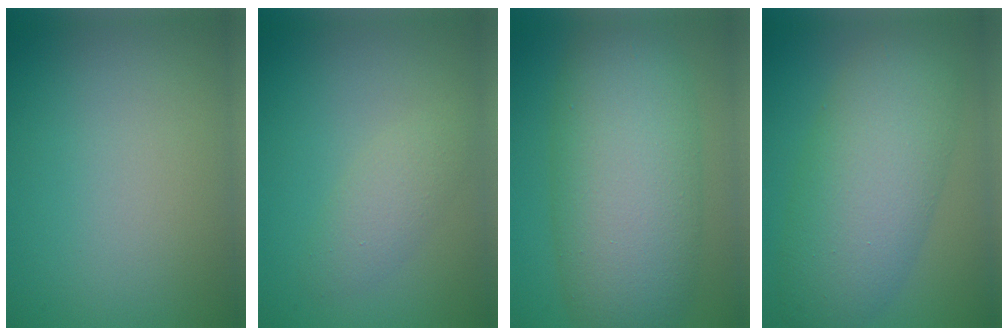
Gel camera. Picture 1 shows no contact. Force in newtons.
{"total": 2.2, "press": 2.2, "slide": 0.2}
{"total": 10.8, "press": 10.8, "slide": 0.3}
{"total": 8.2, "press": 8.2, "slide": 0.2}